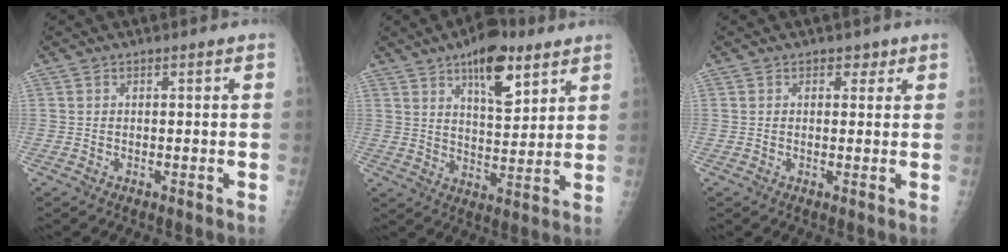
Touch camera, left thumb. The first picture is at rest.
{"total": 12.4, "force": [7.1, 5.2, 8.8], "torque": [-0.104, -0.038, 0.112]}
{"total": 1.6, "force": [0.9, 1.2, 0.5], "torque": [0.015, -0.004, 0.008]}